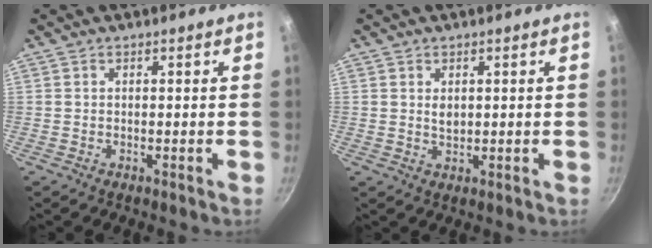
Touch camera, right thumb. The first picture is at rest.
{"total": 2.1, "force": [0.6, 1.3, 1.5], "torque": [-0.025, -0.001, 0.014]}